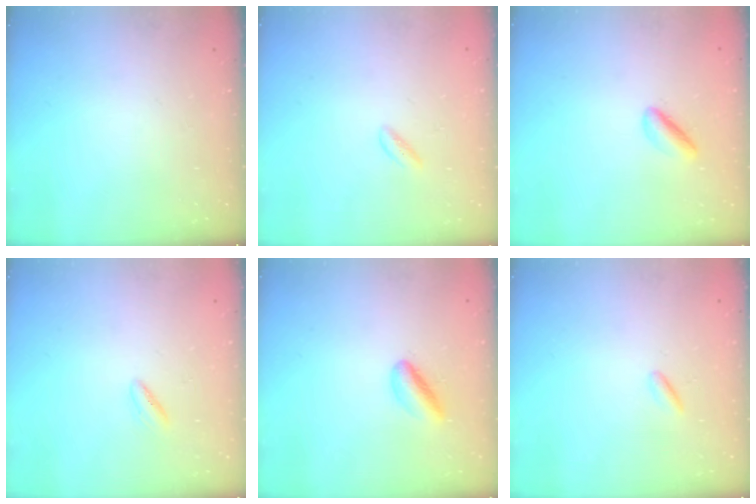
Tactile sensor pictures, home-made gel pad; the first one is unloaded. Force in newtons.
{"total": 1.3, "press": 1.1, "slide": 0.7}
{"total": 2.0, "press": 2.0, "slide": 0.0}
{"total": 1.4, "press": 1.2, "slide": 0.7}
{"total": 5.4, "press": 5.2, "slide": 1.7}
{"total": 1.2, "press": 1.0, "slide": 0.6}